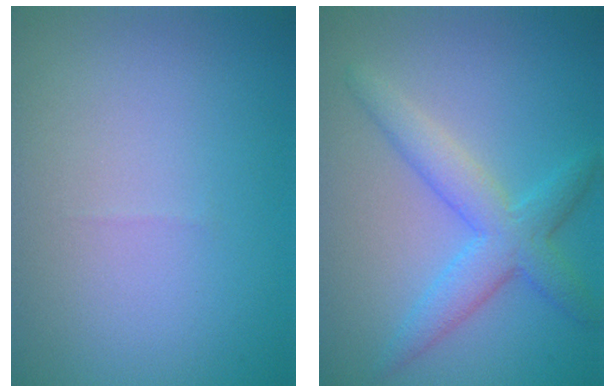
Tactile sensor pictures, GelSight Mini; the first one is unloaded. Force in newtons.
{"total": 4.2, "press": 4.2, "slide": 0.1}